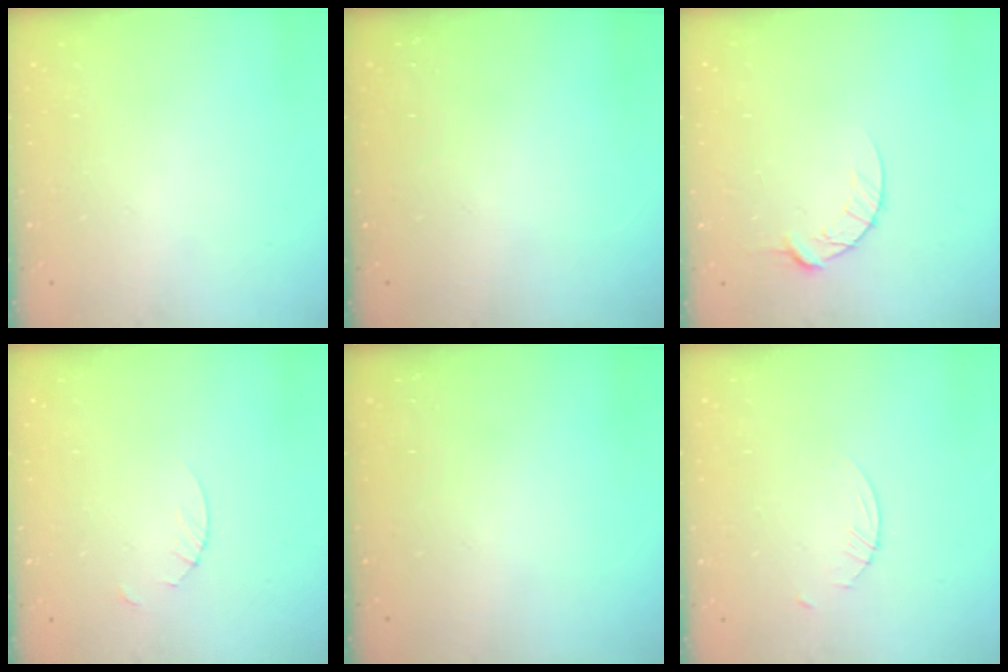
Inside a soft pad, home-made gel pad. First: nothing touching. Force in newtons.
{"total": 0.0}
{"total": 7.2, "press": 7.2, "slide": 0.7}
{"total": 1.8, "press": 1.8, "slide": 0.2}
{"total": 0.0}
{"total": 1.6, "press": 1.5, "slide": 0.2}